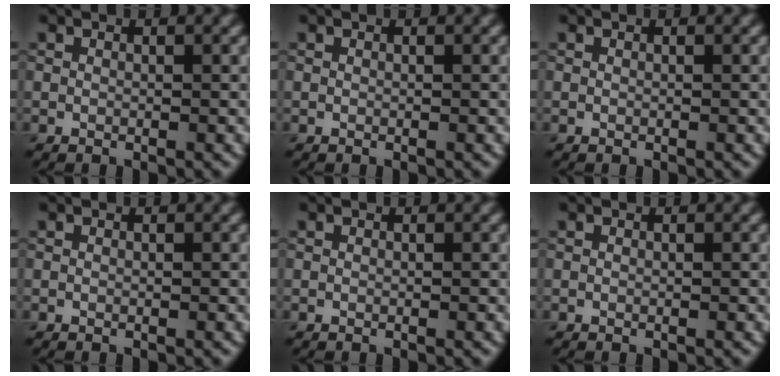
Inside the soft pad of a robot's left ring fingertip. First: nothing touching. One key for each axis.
{"total": 0.0}
{"total": 0.0}
{"total": 0.0}
{"total": 0.0}
{"total": 0.0}